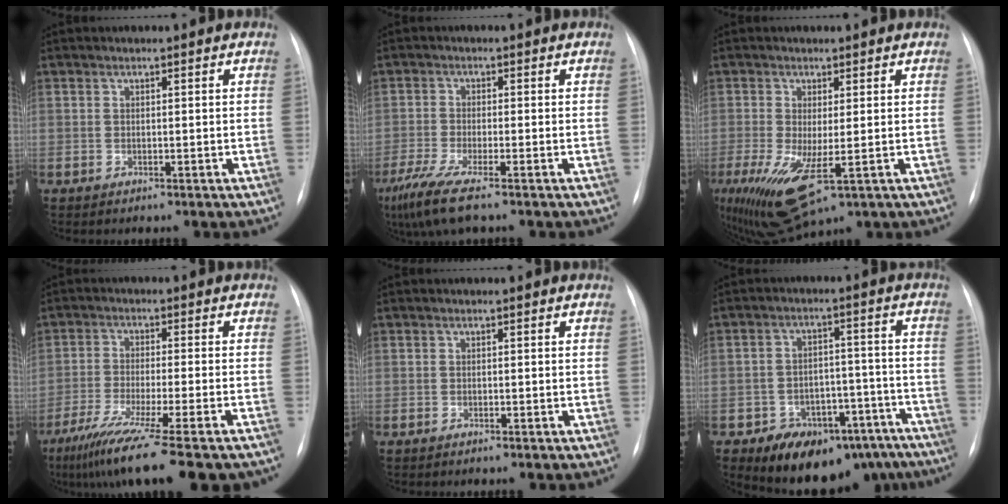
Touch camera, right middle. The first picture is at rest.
{"total": 7.3, "force": [-5.0, 0.6, 5.3], "torque": [-0.110, -0.024, -0.092]}
{"total": 9.3, "force": [-2.8, 2.9, 8.3], "torque": [-0.156, -0.028, -0.036]}
{"total": 16.6, "force": [-12.4, -0.1, 10.9], "torque": [-0.173, -0.055, -0.194]}
{"total": 0.0}
{"total": 14.9, "force": [-11.0, 8.6, 5.4], "torque": [-0.049, 0.051, -0.142]}